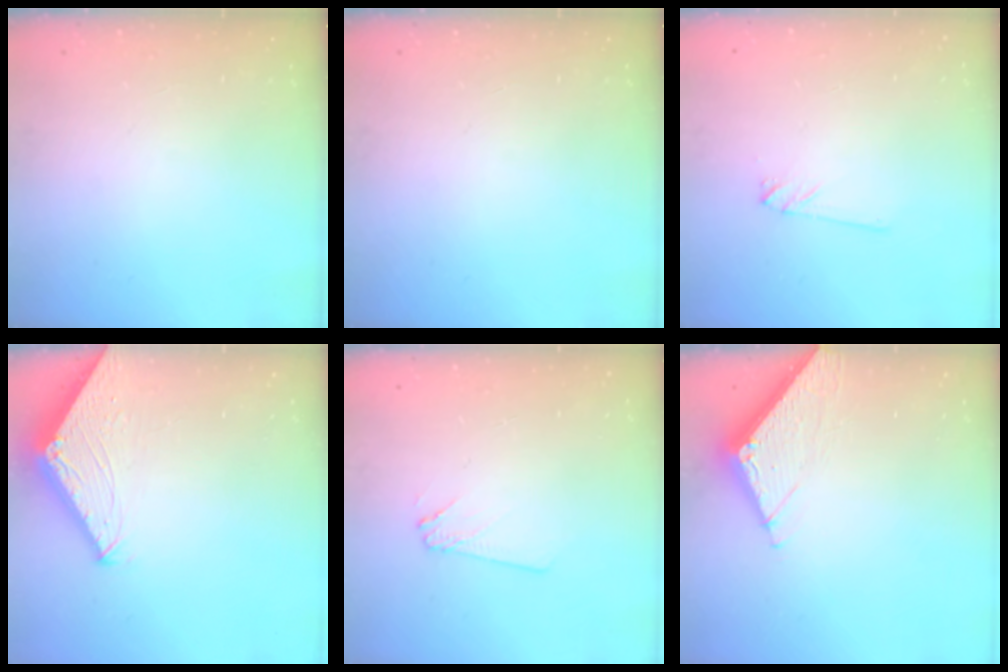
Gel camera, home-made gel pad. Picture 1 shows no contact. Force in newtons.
{"total": 0.0}
{"total": 1.2, "press": 1.2, "slide": 0.1}
{"total": 4.1, "press": 4.1, "slide": 0.2}
{"total": 2.9, "press": 2.9, "slide": 0.4}
{"total": 8.2, "press": 8.1, "slide": 0.6}